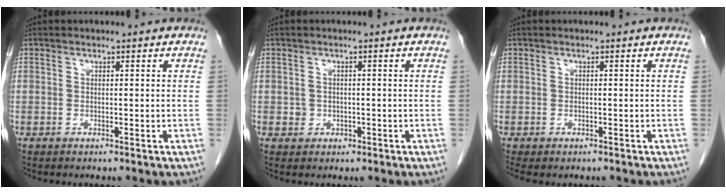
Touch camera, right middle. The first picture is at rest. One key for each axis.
{"total": 1.4, "fx": -0.3, "fy": 1.3, "fz": 0.3, "tx": -0.005, "ty": 0.004, "tz": 0.000}
{"total": 1.8, "fx": -1.4, "fy": 0.9, "fz": 0.7, "tx": -0.012, "ty": -0.004, "tz": -0.018}